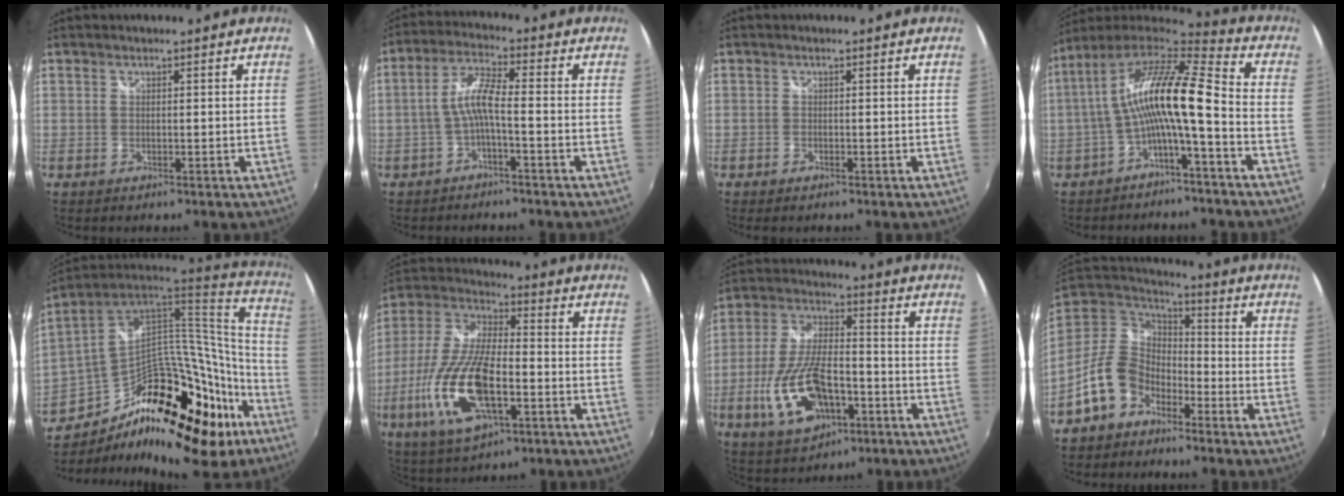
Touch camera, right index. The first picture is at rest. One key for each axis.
{"total": 5.6, "fx": -1.9, "fy": 0.7, "fz": 5.2, "tx": -0.119, "ty": 0.013, "tz": -0.035}
{"total": 1.0, "fx": -0.7, "fy": 0.5, "fz": 0.4, "tx": -0.010, "ty": -0.002, "tz": -0.015}
{"total": 14.7, "fx": -1.5, "fy": 2.3, "fz": 14.5, "tx": -0.270, "ty": 0.015, "tz": -0.033}
{"total": 34.7, "fx": -16.0, "fy": 19.2, "fz": 24.1, "tx": -0.440, "ty": 0.024, "tz": -0.233}
{"total": 19.3, "fx": -5.9, "fy": 7.6, "fz": 16.7, "tx": -0.358, "ty": -0.020, "tz": -0.110}
{"total": 16.4, "fx": -6.0, "fy": 7.9, "fz": 13.0, "tx": -0.281, "ty": -0.007, "tz": -0.098}
{"total": 12.0, "fx": -6.9, "fy": 8.1, "fz": 5.4, "tx": -0.124, "ty": 0.026, "tz": -0.131}